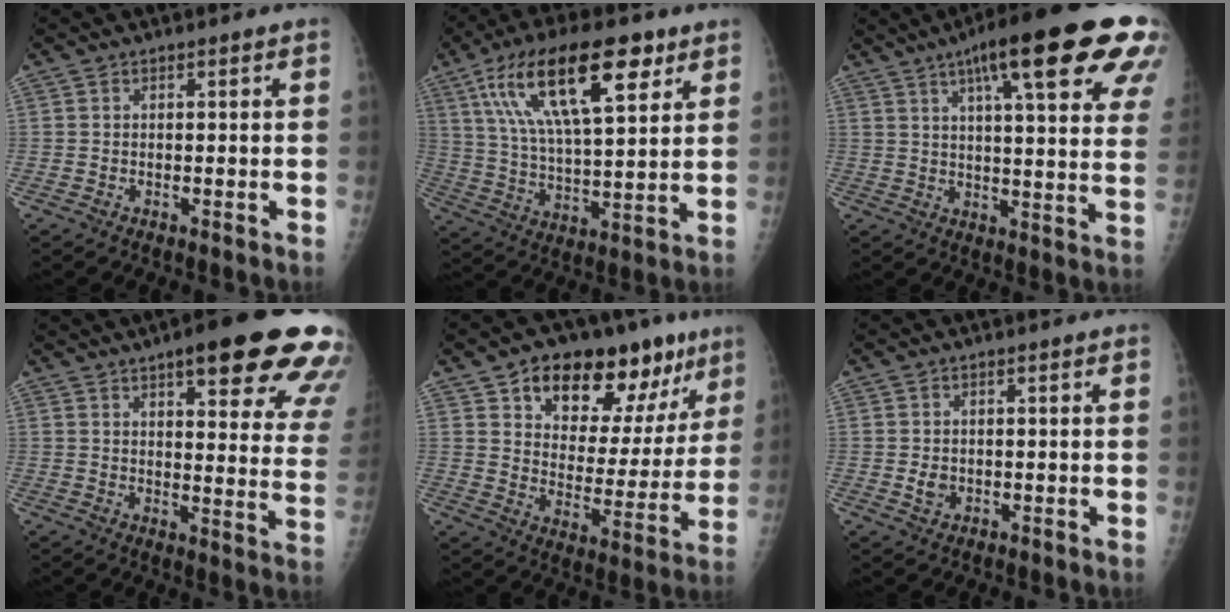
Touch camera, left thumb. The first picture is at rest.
{"total": 21.0, "force": [10.3, 7.9, 16.5], "torque": [-0.272, -0.016, 0.182]}
{"total": 25.4, "force": [13.9, 5.0, 20.7], "torque": [-0.263, -0.018, 0.181]}
{"total": 23.4, "force": [14.4, 5.7, 17.5], "torque": [-0.180, -0.044, 0.172]}
{"total": 22.0, "force": [12.6, 11.3, 14.1], "torque": [-0.149, -0.039, 0.193]}
{"total": 2.1, "force": [-0.1, 1.8, 1.2], "torque": [-0.013, 0.000, 0.003]}